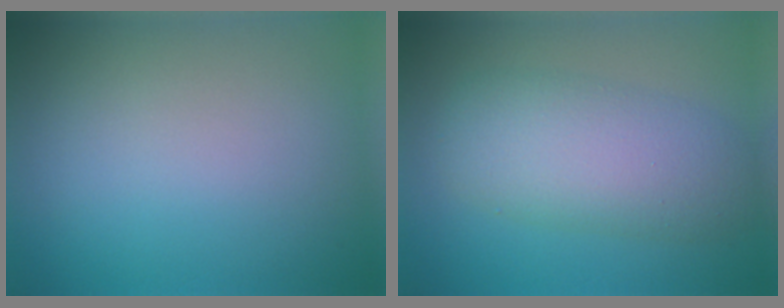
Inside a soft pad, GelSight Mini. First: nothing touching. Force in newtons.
{"total": 6.6, "press": 6.6, "slide": 0.1}